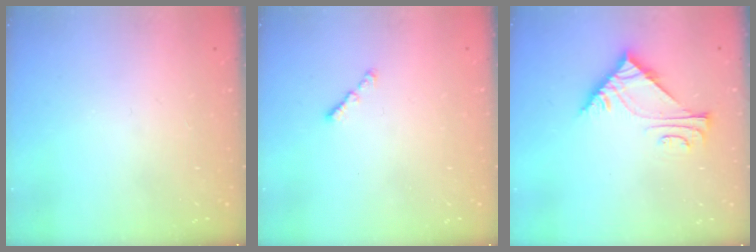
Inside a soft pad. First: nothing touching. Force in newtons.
{"total": 1.0, "press": 0.9, "slide": 0.5}
{"total": 7.0, "press": 7.0, "slide": 0.1}